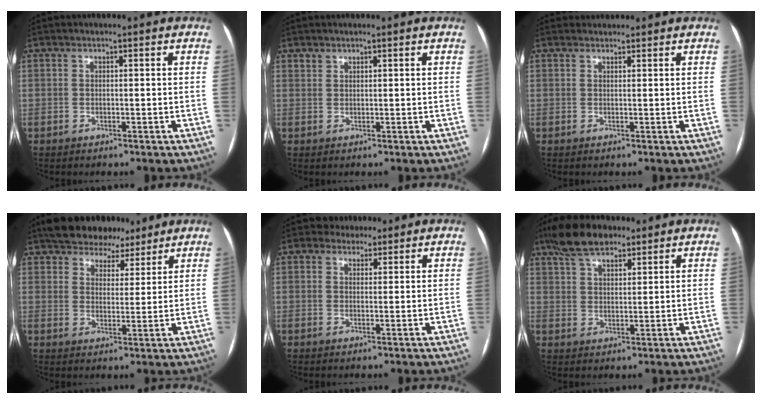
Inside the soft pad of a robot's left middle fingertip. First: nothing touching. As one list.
[{"total": 0.9, "force": [0.8, 0.4, 0.0], "torque": [0.004, 0.002, 0.015]}, {"total": 1.4, "force": [1.3, 0.3, -0.2], "torque": [-0.003, 0.012, 0.024]}, {"total": 9.1, "force": [7.4, 4.5, 2.7], "torque": [-0.028, 0.016, 0.109]}, {"total": 2.9, "force": [2.3, 1.7, 0.0], "torque": [0.001, 0.007, 0.033]}, {"total": 6.4, "force": [4.7, 2.5, 3.5], "torque": [-0.074, 0.018, 0.088]}]